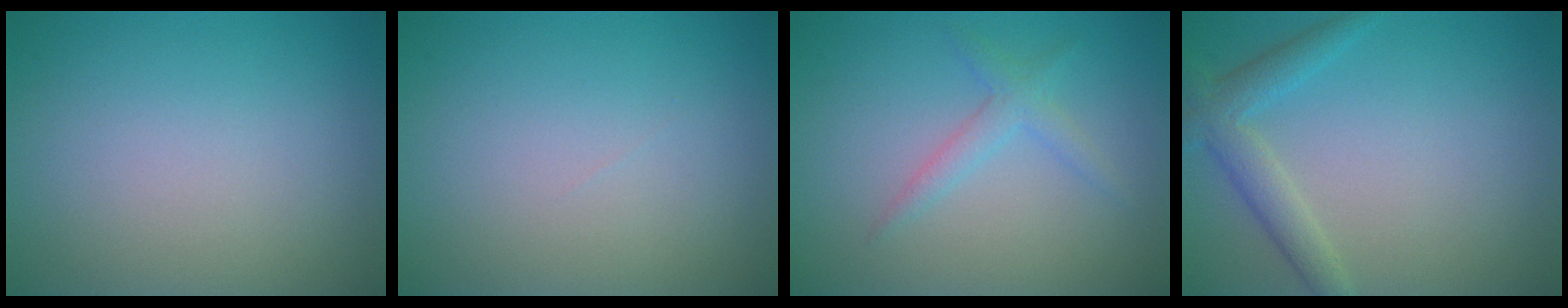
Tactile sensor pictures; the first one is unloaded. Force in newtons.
{"total": 0.0}
{"total": 1.9, "press": 1.9, "slide": 0.0}
{"total": 3.0, "press": 3.0, "slide": 0.1}